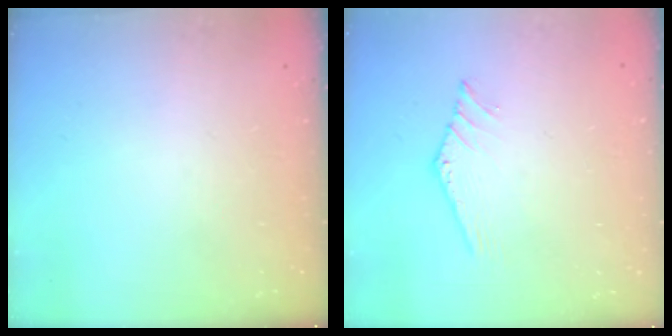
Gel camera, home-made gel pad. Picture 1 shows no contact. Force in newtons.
{"total": 0.0}